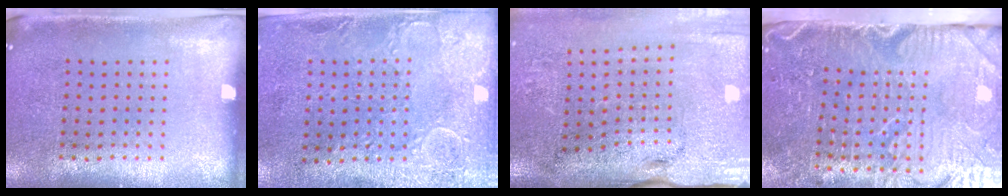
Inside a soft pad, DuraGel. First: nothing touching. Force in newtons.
{"total": 2.9, "press": 2.3, "slide": 1.8}
{"total": 4.6, "press": 3.8, "slide": 2.5}
{"total": 5.3, "press": 4.4, "slide": 2.9}